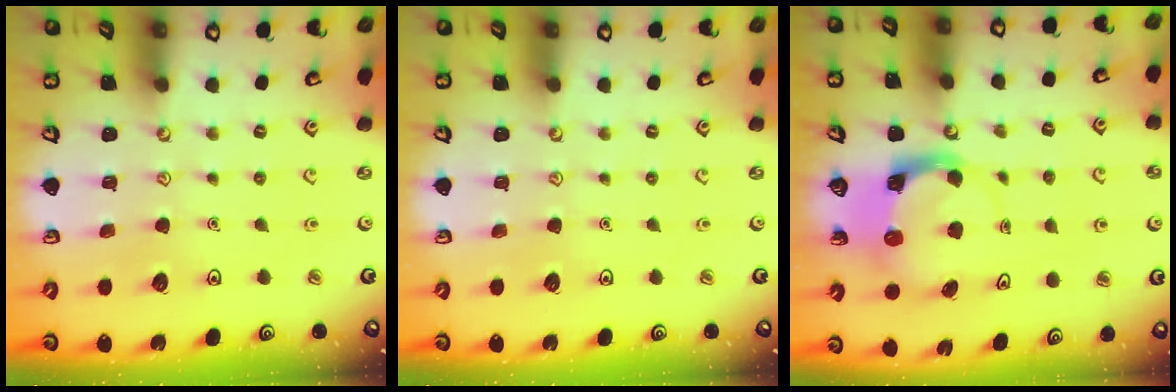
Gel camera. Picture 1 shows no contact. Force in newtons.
{"total": 0.0}
{"total": 3.6, "press": 3.6, "slide": 0.5}